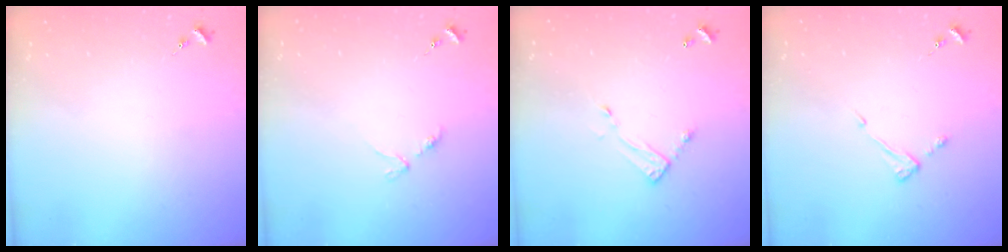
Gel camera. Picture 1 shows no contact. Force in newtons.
{"total": 2.8, "press": 2.8, "slide": 0.5}
{"total": 5.5, "press": 5.5, "slide": 0.3}
{"total": 4.4, "press": 4.3, "slide": 0.7}